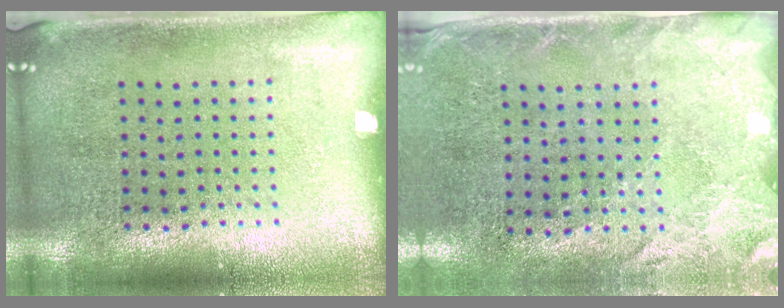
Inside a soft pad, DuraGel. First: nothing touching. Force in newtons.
{"total": 2.6, "press": 2.1, "slide": 1.6}